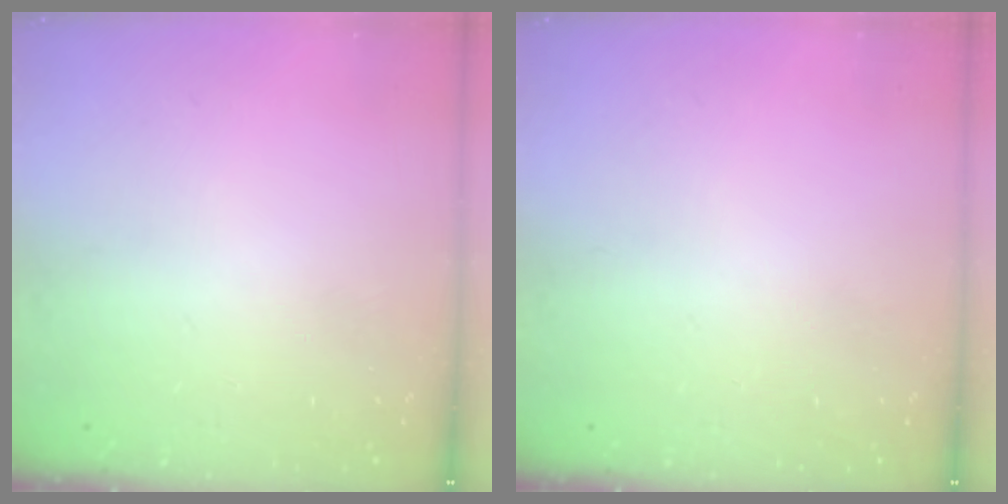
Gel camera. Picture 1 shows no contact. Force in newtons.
{"total": 0.0}